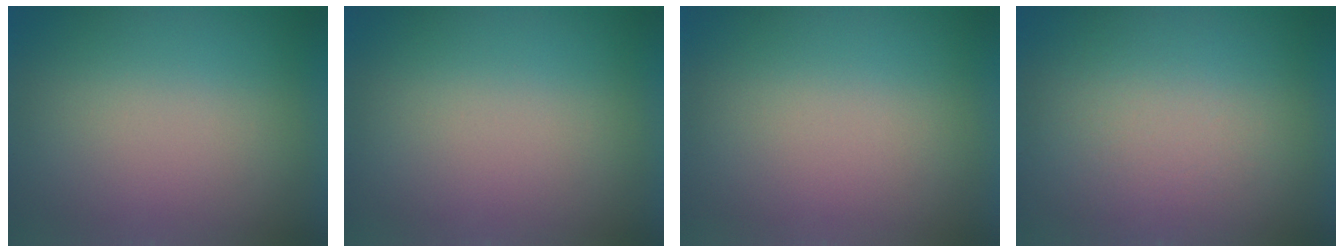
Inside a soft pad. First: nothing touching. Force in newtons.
{"total": 0.0}
{"total": 0.0}
{"total": 4.1}